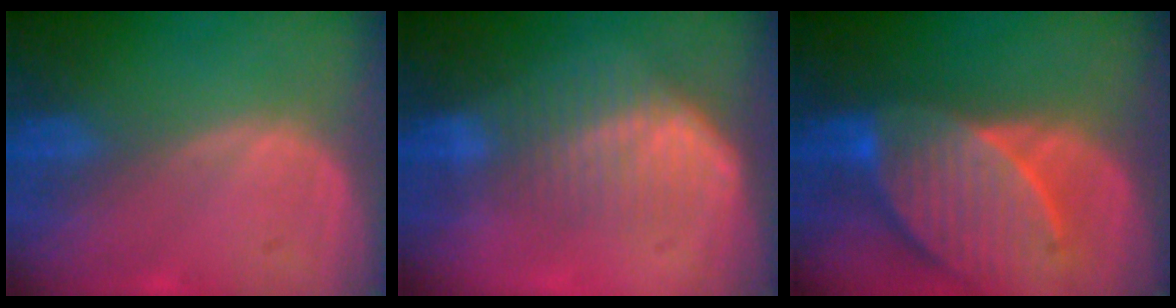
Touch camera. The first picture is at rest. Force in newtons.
{"total": 6.8, "press": 6.1, "slide": 3.1}
{"total": 10.1, "press": 8.9, "slide": 4.7}